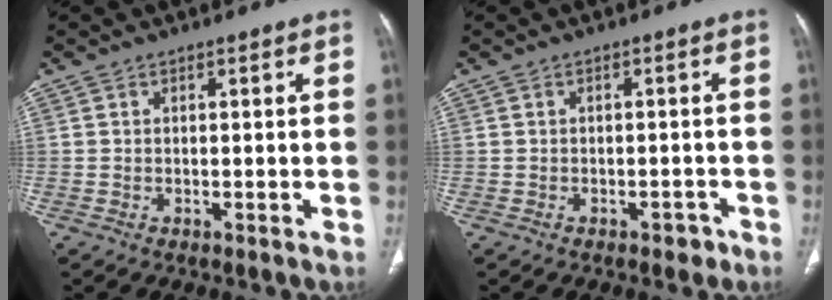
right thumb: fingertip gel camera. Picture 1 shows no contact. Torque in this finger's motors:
{"motor_torque": [-0.06, 0.16, -0.25, 0.11, 0.02]}